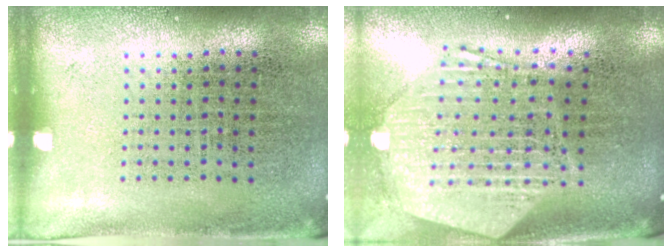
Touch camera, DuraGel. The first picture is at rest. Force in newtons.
{"total": 2.8, "press": 2.2, "slide": 1.7}